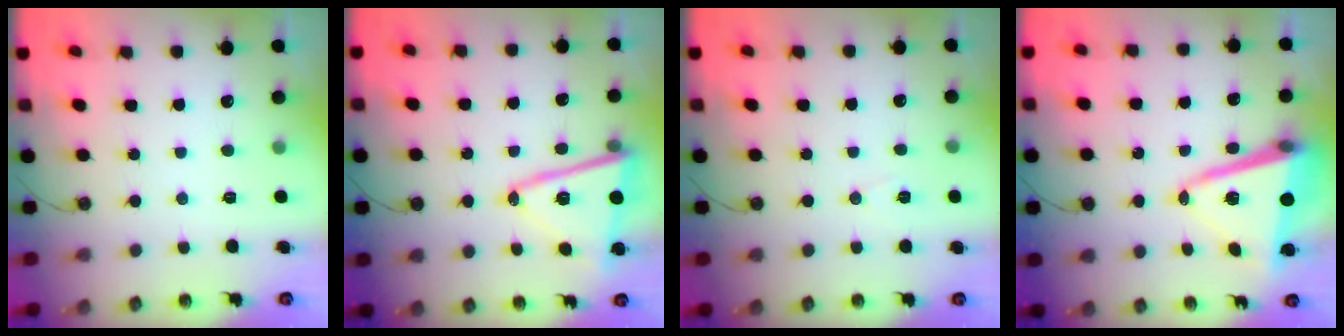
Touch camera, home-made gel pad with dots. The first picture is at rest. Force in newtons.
{"total": 14.4, "press": 14.3, "slide": 1.4}
{"total": 5.9, "press": 3.7, "slide": 4.5}
{"total": 12.8, "press": 12.5, "slide": 2.5}